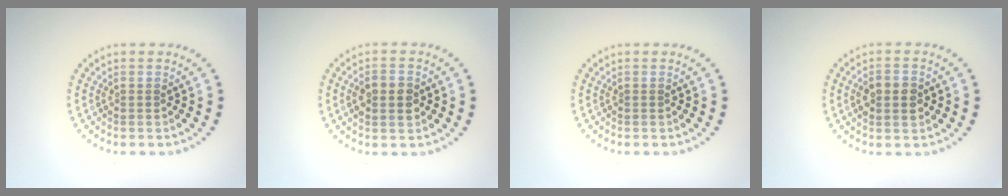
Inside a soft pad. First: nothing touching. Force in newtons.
{"total": 2.9, "press": 2.9, "slide": 0.1}
{"total": 0.0}
{"total": 2.9, "press": 2.9, "slide": 0.1}